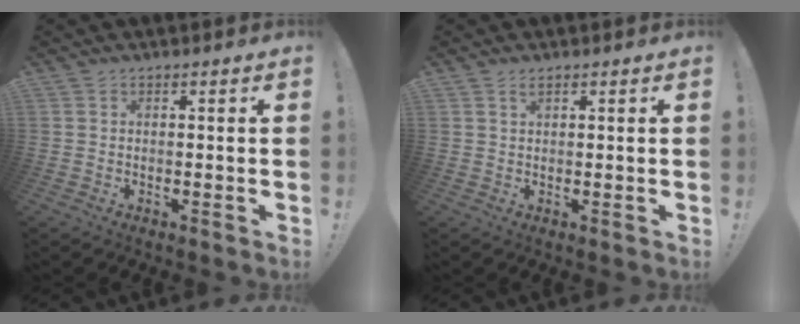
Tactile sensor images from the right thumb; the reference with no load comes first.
{"total": 1.0, "force": [0.8, 0.4, 0.6], "torque": [-0.009, -0.002, 0.014]}